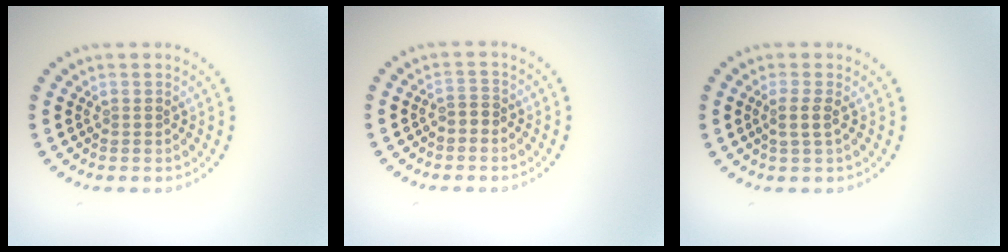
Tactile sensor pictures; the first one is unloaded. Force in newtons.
{"total": 1.1, "press": 1.0, "slide": 0.5}
{"total": 1.5, "press": 1.3, "slide": 0.8}